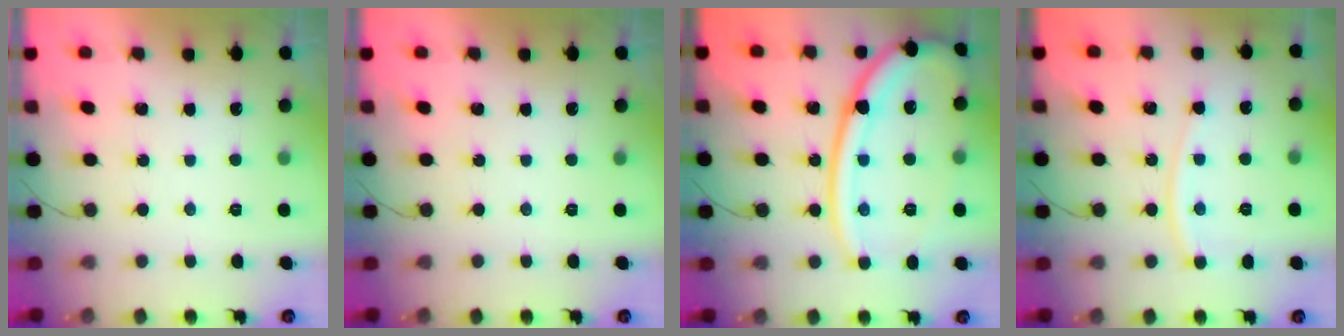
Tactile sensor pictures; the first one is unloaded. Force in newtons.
{"total": 0.0}
{"total": 21.6, "press": 21.5, "slide": 2.5}
{"total": 8.2, "press": 8.1, "slide": 1.1}